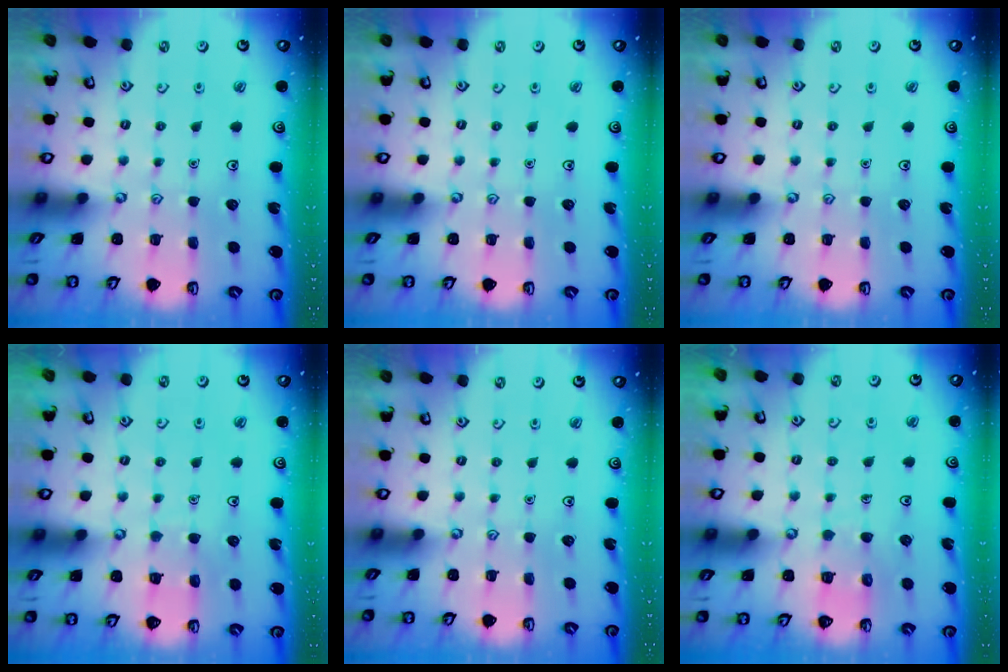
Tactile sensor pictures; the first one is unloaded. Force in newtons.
{"total": 0.0}
{"total": 0.0}
{"total": 4.6, "press": 4.6, "slide": 0.4}
{"total": 0.0}
{"total": 5.7, "press": 5.7, "slide": 0.5}